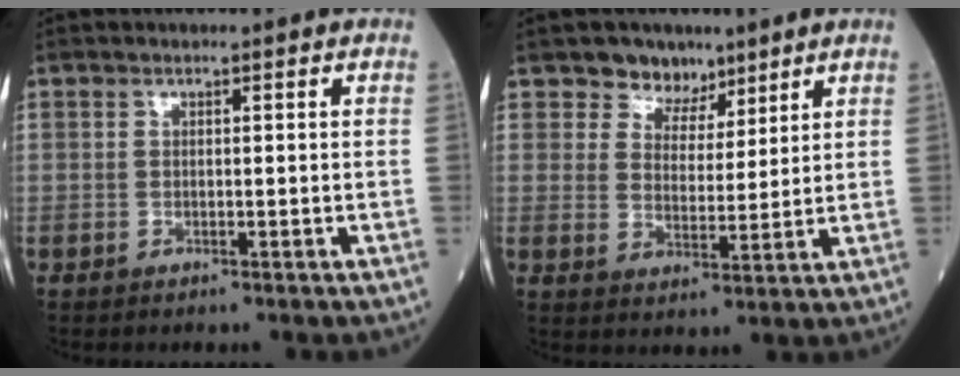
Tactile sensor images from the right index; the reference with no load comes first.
{"total": 5.7, "force": [4.2, 3.7, 0.7], "torque": [-0.007, 0.001, 0.073]}